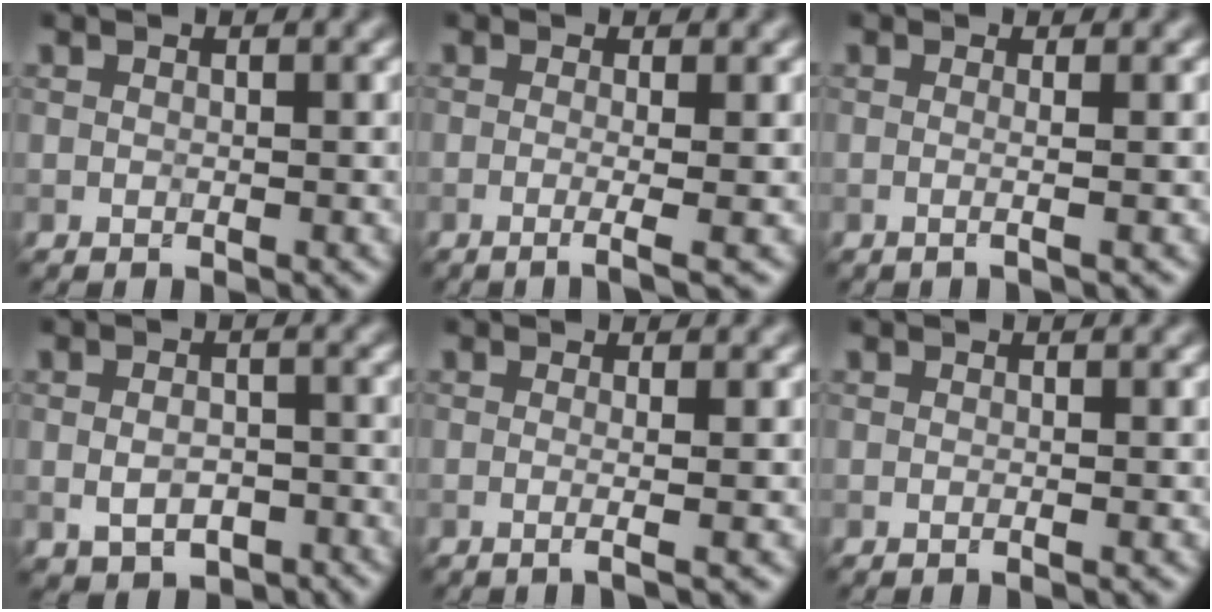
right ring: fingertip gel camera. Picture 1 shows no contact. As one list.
[{"total": 3.1, "force": [-0.3, 1.1, 2.9], "torque": [-0.033, 0.001, -0.019]}, {"total": 2.9, "force": [0.6, 1.5, 2.4], "torque": [-0.009, 0.002, -0.028]}, {"total": 3.7, "force": [-1.3, 2.4, 2.5], "torque": [-0.040, -0.002, -0.020]}, {"total": 3.1, "force": [0.4, 1.4, 2.7], "torque": [-0.018, 0.003, -0.025]}, {"total": 0.6, "force": [0.0, 0.1, 0.6], "torque": [-0.010, -0.009, -0.004]}]